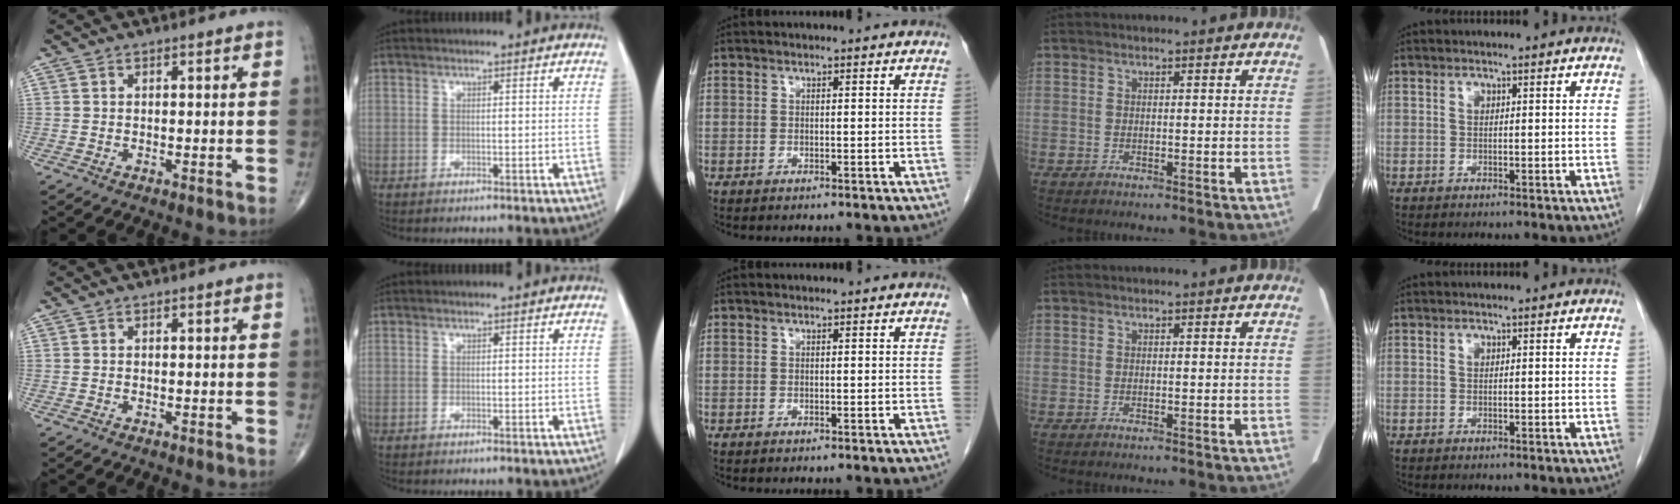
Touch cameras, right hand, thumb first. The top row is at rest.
{}